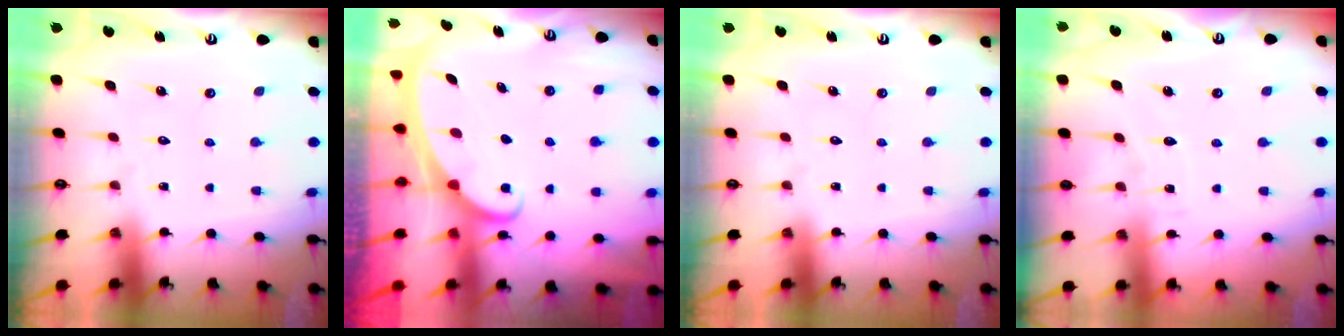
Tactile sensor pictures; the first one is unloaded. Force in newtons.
{"total": 2.4, "press": 2.4, "slide": 0.3}
{"total": 0.0}
{"total": 3.8, "press": 3.8, "slide": 0.4}